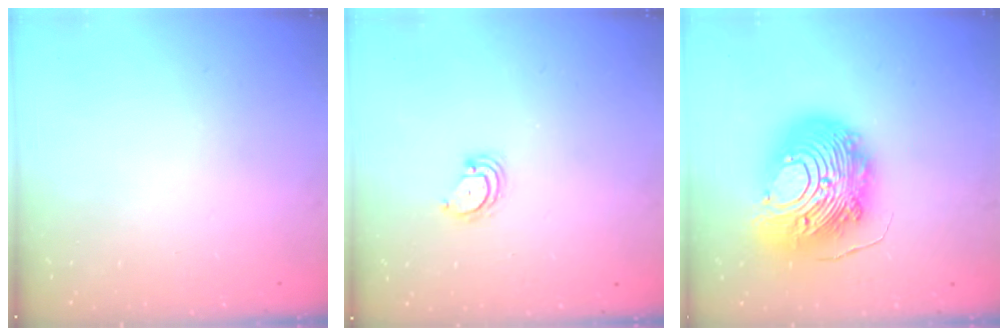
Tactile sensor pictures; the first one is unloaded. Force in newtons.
{"total": 2.3, "press": 2.3, "slide": 0.2}
{"total": 20.9, "press": 20.8, "slide": 2.0}